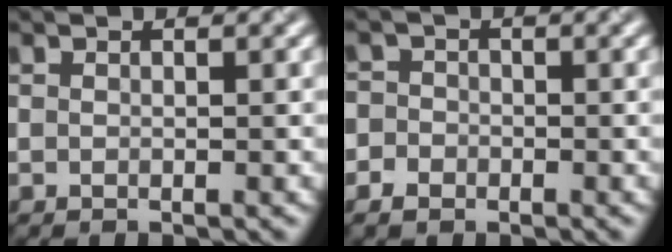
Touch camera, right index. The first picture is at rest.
{"total": 2.8, "force": [-1.1, 2.5, 0.6], "torque": [0.010, 0.004, -0.032]}